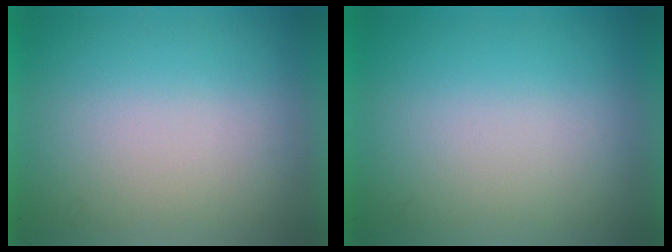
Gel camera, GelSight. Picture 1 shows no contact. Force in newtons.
{"total": 0.0}